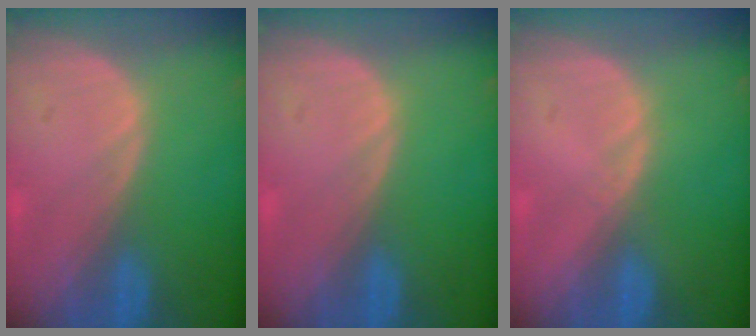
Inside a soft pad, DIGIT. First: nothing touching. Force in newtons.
{"total": 0.0}
{"total": 0.7, "press": 0.5, "slide": 0.4}